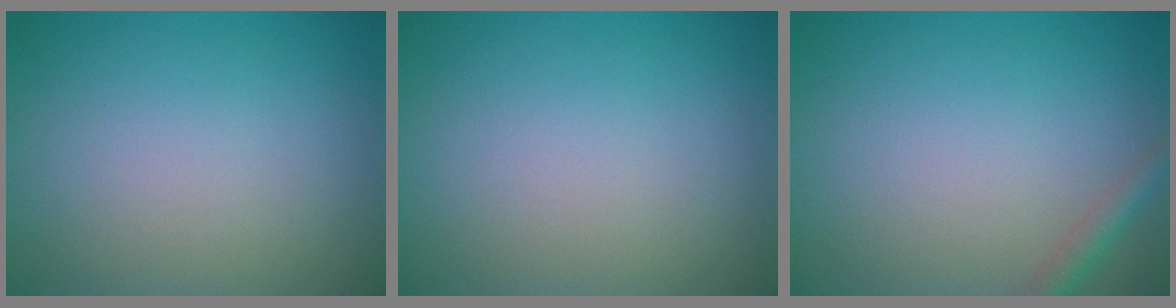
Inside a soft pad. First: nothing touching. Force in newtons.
{"total": 0.0}
{"total": 1.6, "press": 1.6, "slide": 0.1}